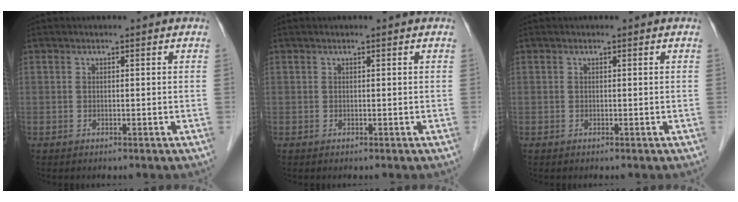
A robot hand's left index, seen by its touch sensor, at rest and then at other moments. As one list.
[{"total": 0.0}, {"total": 0.0}]